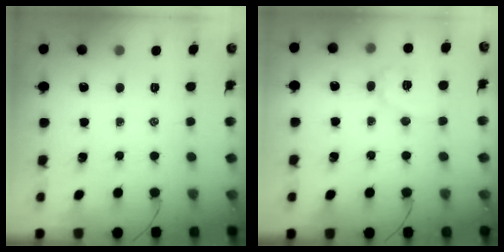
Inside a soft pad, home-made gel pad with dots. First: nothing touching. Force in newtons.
{"total": 7.4, "press": 7.4, "slide": 0.8}